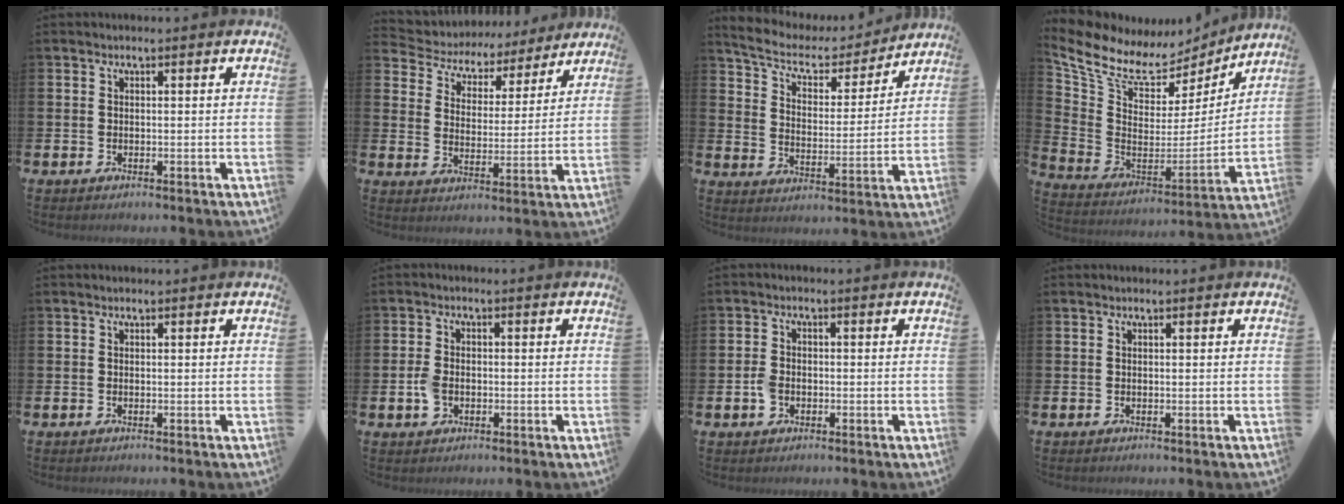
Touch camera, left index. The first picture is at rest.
{"total": 5.2, "force": [4.6, 2.4, 0.2], "torque": [-0.035, -0.038, 0.074]}
{"total": 6.2, "force": [5.5, 2.4, 1.8], "torque": [-0.071, -0.036, 0.090]}
{"total": 10.1, "force": [7.8, 5.3, 3.6], "torque": [-0.121, -0.043, 0.140]}
{"total": 0.0}
{"total": 2.9, "force": [-0.6, 2.1, 1.9], "torque": [-0.035, 0.008, -0.011]}
{"total": 2.4, "force": [-0.6, 1.9, 1.3], "torque": [-0.025, 0.006, -0.013]}
{"total": 0.0}